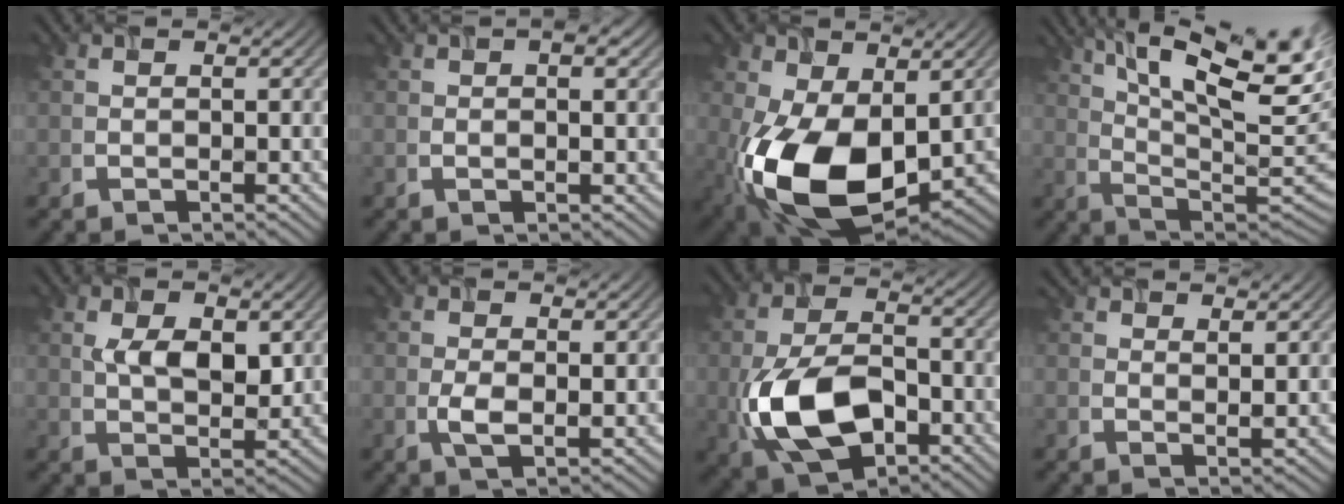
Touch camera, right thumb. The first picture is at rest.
{"total": 3.4, "force": [1.4, 1.3, 2.7], "torque": [-0.040, 0.003, 0.022]}
{"total": 14.6, "force": [-3.1, 8.7, 11.3], "torque": [-0.241, -0.034, -0.044]}
{"total": 17.2, "force": [7.1, 6.2, 14.4], "torque": [-0.243, 0.017, 0.117]}
{"total": 5.4, "force": [0.6, 3.1, 4.3], "torque": [-0.081, -0.010, 0.015]}
{"total": 2.9, "force": [0.0, 1.3, 2.5], "torque": [-0.053, -0.004, 0.000]}
{"total": 11.4, "force": [-4.5, 6.4, 8.3], "torque": [-0.185, -0.014, -0.086]}
{"total": 4.6, "force": [3.7, 0.8, 2.6], "torque": [-0.050, 0.003, 0.061]}